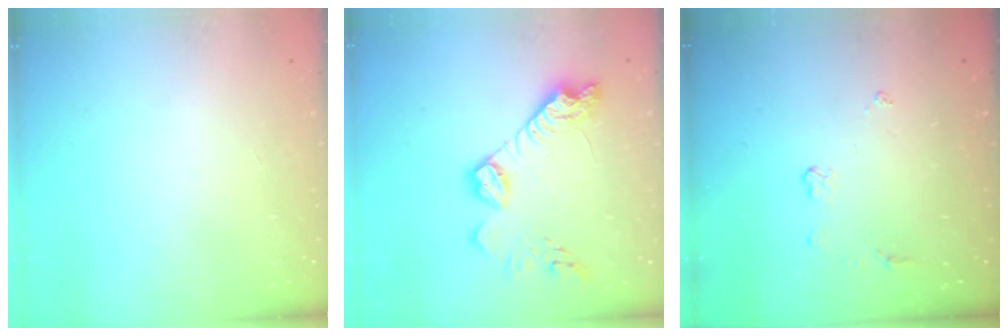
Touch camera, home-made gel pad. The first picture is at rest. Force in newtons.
{"total": 13.2, "press": 13.2, "slide": 0.4}
{"total": 3.4, "press": 3.4, "slide": 0.4}